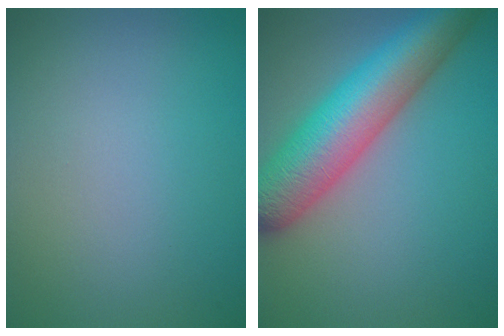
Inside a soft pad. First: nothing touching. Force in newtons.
{"total": 9.7, "press": 9.6, "slide": 0.4}